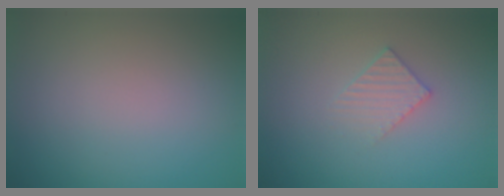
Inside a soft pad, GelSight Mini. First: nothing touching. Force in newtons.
{"total": 1.9, "press": 1.9, "slide": 0.2}